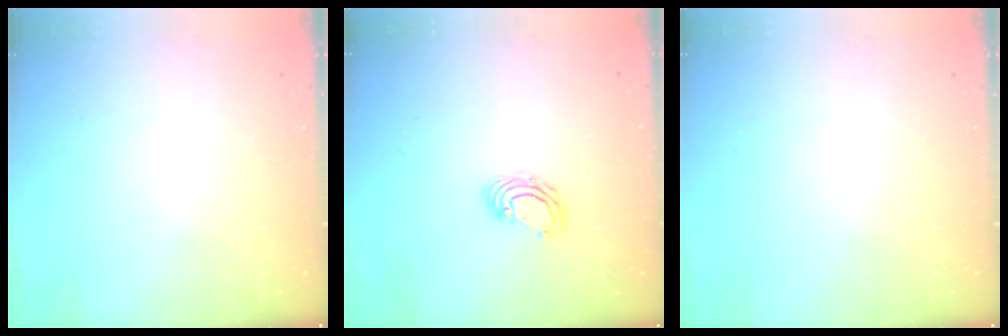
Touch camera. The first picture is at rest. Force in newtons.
{"total": 5.7, "press": 5.7, "slide": 0.2}
{"total": 0.0}